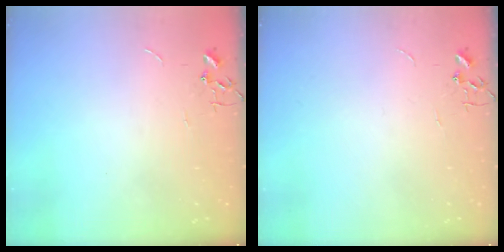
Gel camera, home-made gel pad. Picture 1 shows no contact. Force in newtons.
{"total": 0.0}